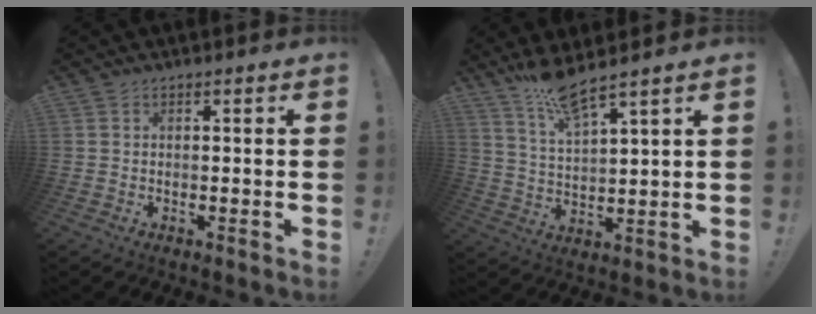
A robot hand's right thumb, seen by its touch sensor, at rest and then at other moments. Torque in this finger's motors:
{"motor_torque": [-0.23, 1.72, 0.62, 0.81, 0.03]}